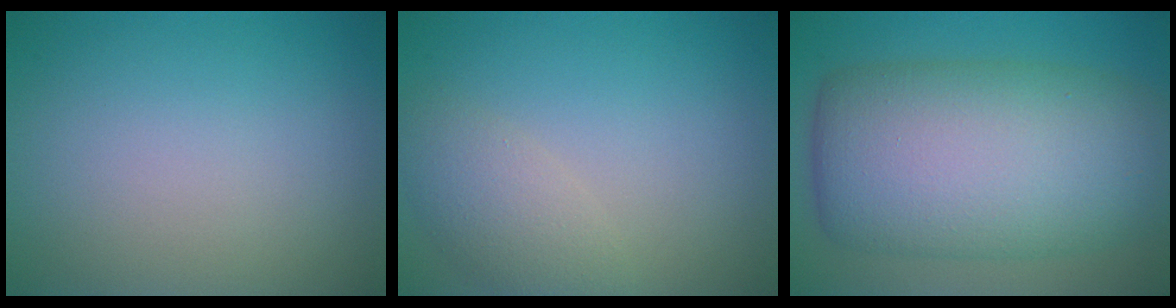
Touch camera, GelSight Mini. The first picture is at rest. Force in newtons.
{"total": 3.0, "press": 2.9, "slide": 0.4}
{"total": 13.3, "press": 13.3, "slide": 0.3}